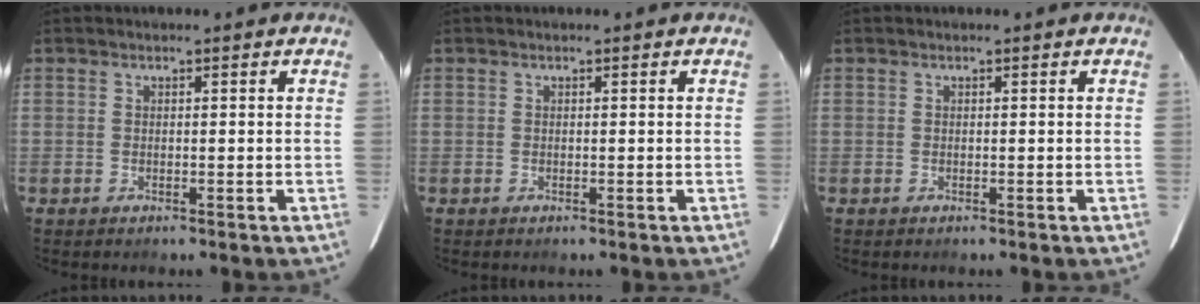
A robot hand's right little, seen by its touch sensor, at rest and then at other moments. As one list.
[{"total": 0.0}, {"total": 0.0}]